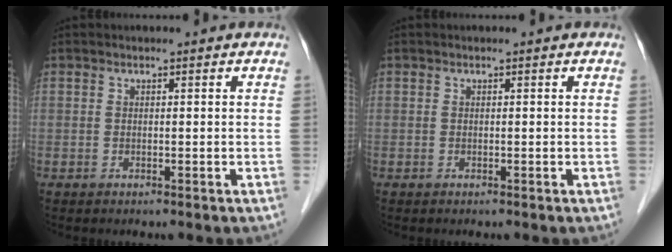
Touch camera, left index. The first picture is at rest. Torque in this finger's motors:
{"motor_torque": [0.00, 0.00, 0.00, 0.00]}